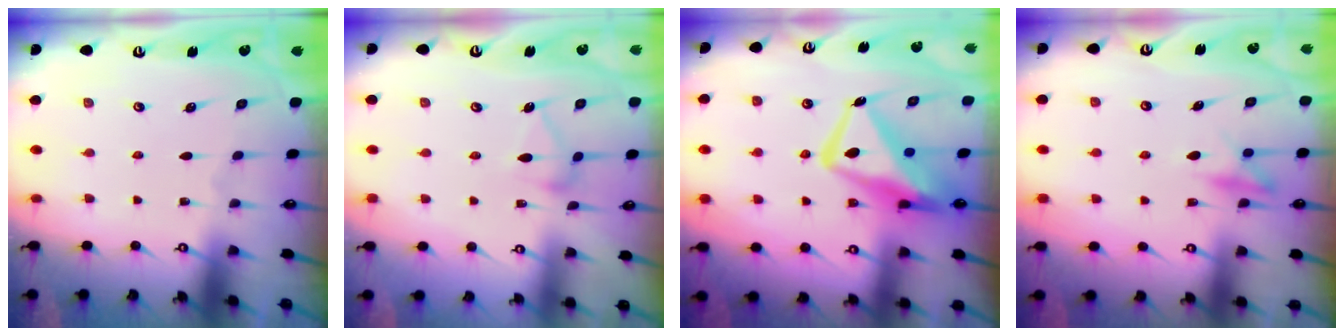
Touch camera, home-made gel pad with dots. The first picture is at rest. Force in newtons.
{"total": 9.4, "press": 9.4, "slide": 0.3}
{"total": 14.7, "press": 14.5, "slide": 2.3}
{"total": 11.0, "press": 11.0, "slide": 0.2}